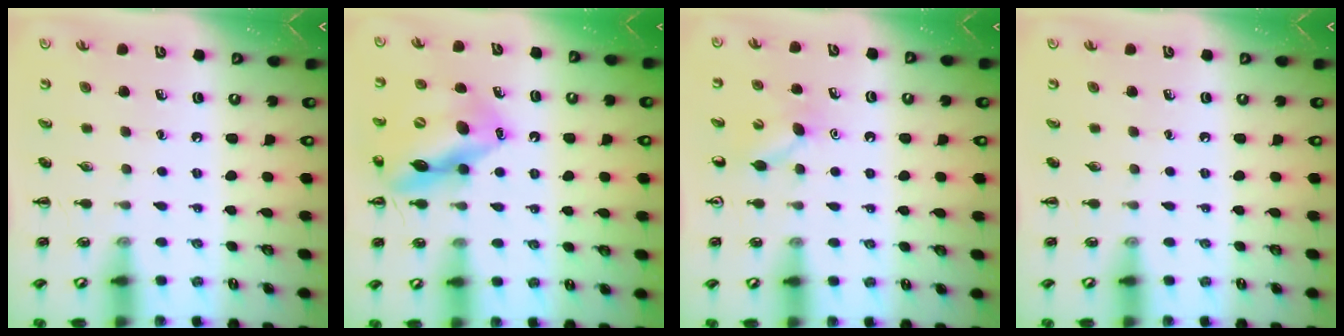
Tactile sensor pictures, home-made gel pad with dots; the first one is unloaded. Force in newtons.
{"total": 16.9, "press": 16.5, "slide": 3.6}
{"total": 5.2, "press": 5.0, "slide": 1.4}
{"total": 0.0}